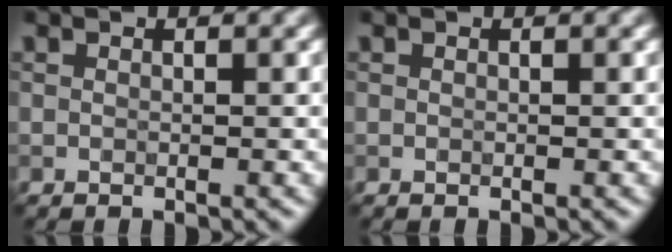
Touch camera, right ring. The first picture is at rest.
{"total": 0.0}